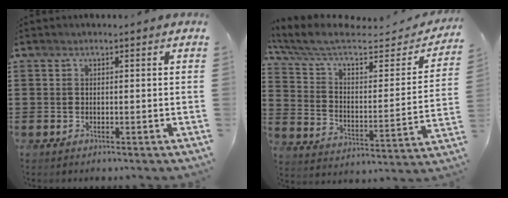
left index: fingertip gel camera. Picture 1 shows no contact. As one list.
[{"total": 7.9, "force": [5.8, 2.1, 4.9], "torque": [-0.117, -0.038, 0.097]}]